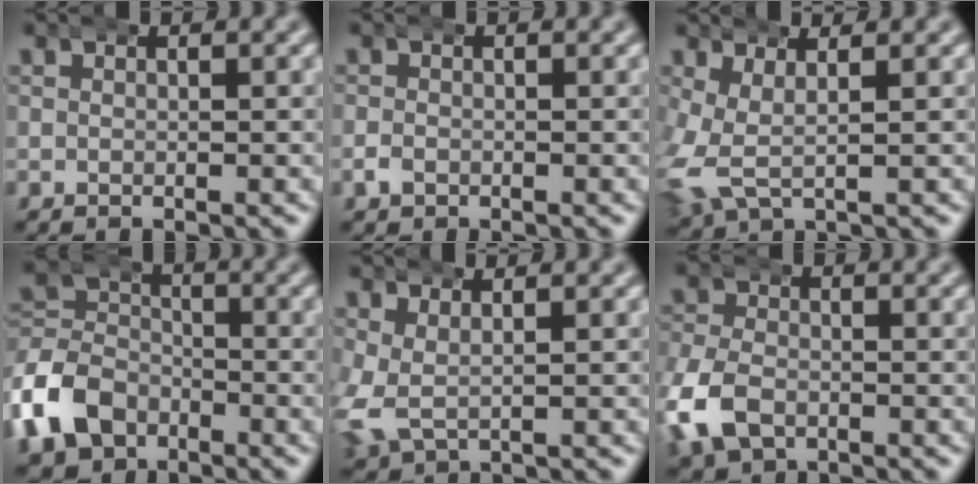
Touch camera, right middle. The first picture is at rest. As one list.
[{"total": 1.0, "force": [-0.5, 0.8, 0.4], "torque": [-0.011, 0.003, -0.010]}, {"total": 4.6, "force": [0.2, 3.7, 2.8], "torque": [-0.099, -0.018, 0.009]}, {"total": 7.3, "force": [-2.7, 6.1, 2.9], "torque": [-0.084, -0.022, -0.045]}, {"total": 3.6, "force": [0.1, 2.9, 2.1], "torque": [-0.077, -0.018, 0.017]}, {"total": 4.9, "force": [-1.7, 3.8, 2.5], "torque": [-0.080, -0.013, -0.025]}]